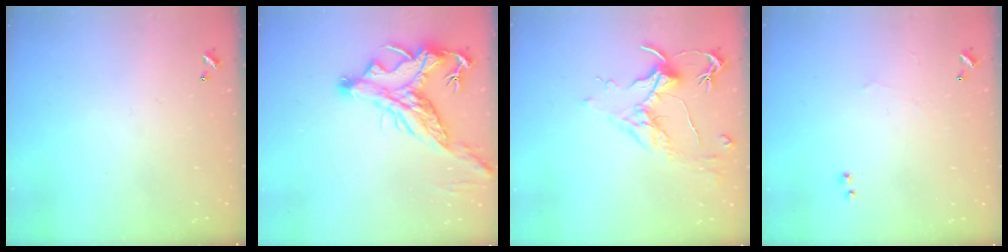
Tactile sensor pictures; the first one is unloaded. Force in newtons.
{"total": 5.4, "press": 5.0, "slide": 1.9}
{"total": 1.8, "press": 1.6, "slide": 0.9}
{"total": 1.0, "press": 0.5, "slide": 0.8}